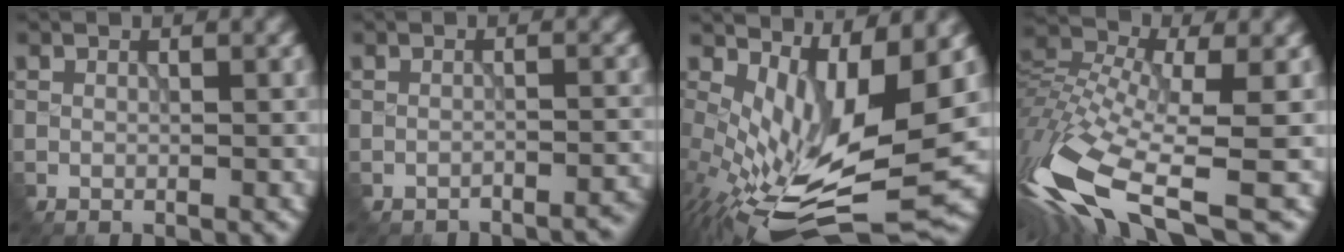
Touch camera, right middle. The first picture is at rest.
{"total": 2.4, "force": [-2.3, 0.0, -0.2], "torque": [0.003, 0.008, -0.035]}
{"total": 11.0, "force": [-0.3, 3.8, 10.3], "torque": [-0.219, -0.034, 0.022]}
{"total": 12.7, "force": [-6.4, 4.4, 10.1], "torque": [-0.243, -0.007, -0.109]}